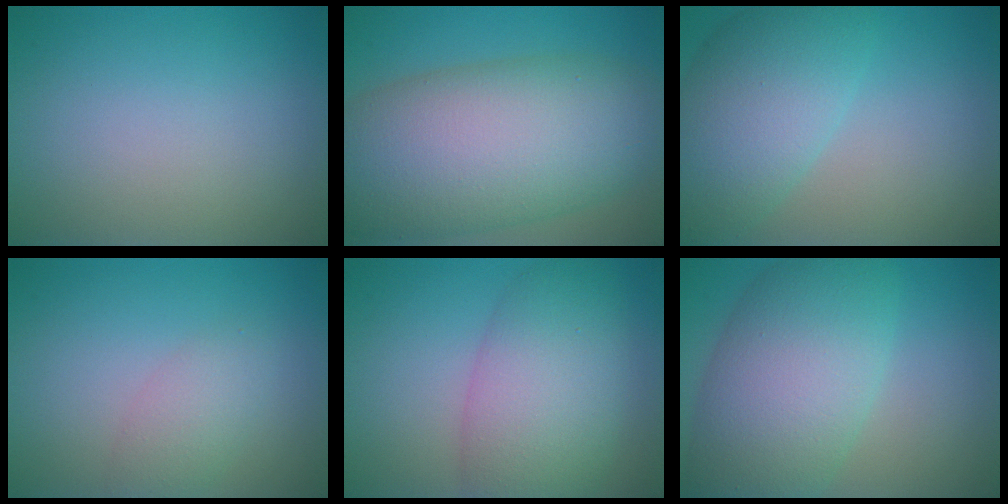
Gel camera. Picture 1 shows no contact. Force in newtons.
{"total": 13.7, "press": 13.7, "slide": 0.3}
{"total": 7.4, "press": 7.4, "slide": 0.1}
{"total": 2.2, "press": 2.2, "slide": 0.1}
{"total": 7.6, "press": 7.6, "slide": 0.3}
{"total": 10.0, "press": 10.0, "slide": 0.4}